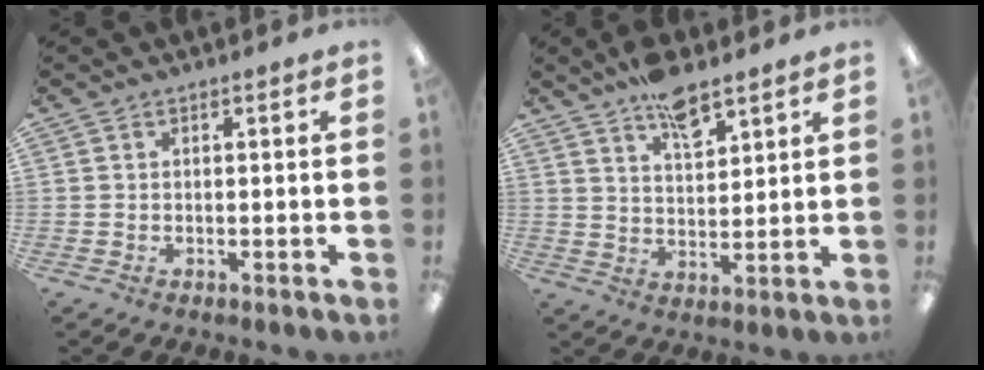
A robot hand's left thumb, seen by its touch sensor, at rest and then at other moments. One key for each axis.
{"total": 8.6, "fx": 6.4, "fy": 3.5, "fz": 4.6, "tx": -0.075, "ty": -0.034, "tz": 0.112}